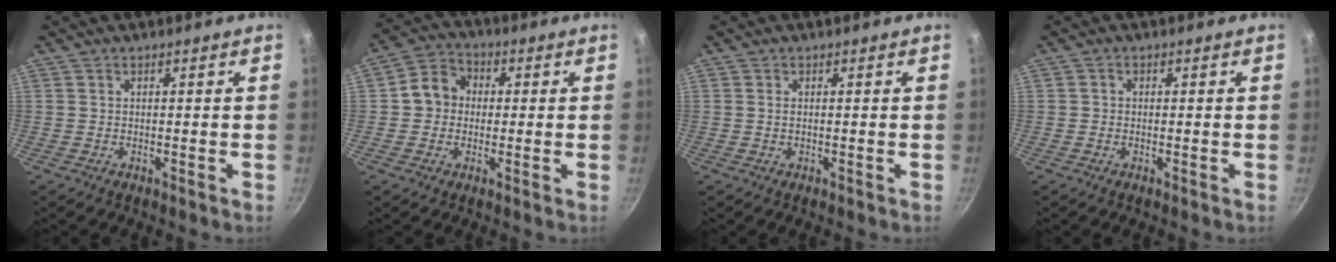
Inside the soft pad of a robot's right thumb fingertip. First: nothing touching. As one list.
[{"total": 7.4, "force": [0.1, 6.5, 3.5], "torque": [-0.043, 0.024, -0.012]}, {"total": 0.7, "force": [0.1, 0.4, 0.6], "torque": [-0.014, 0.000, 0.004]}, {"total": 0.8, "force": [-0.1, 0.7, 0.2], "torque": [0.000, 0.002, -0.005]}]